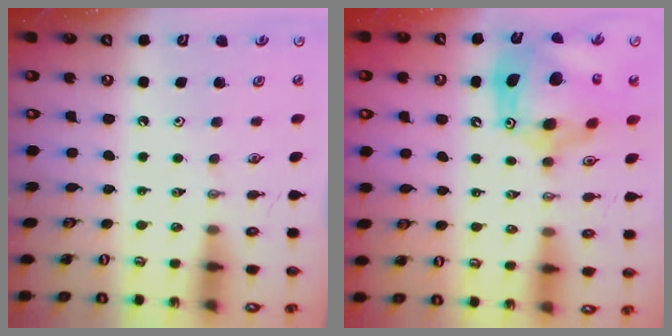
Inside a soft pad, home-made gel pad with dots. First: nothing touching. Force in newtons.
{"total": 18.2, "press": 18.1, "slide": 1.6}